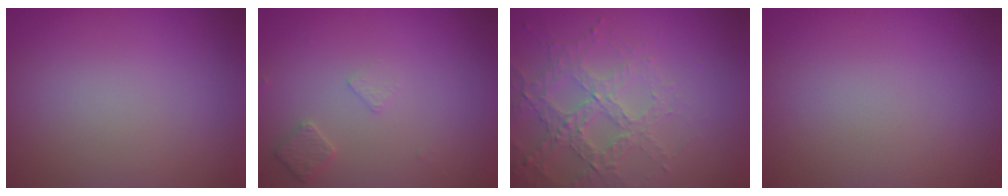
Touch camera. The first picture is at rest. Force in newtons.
{"total": 1.5, "press": 1.4, "slide": 0.3}
{"total": 3.4, "press": 3.4, "slide": 0.6}
{"total": 0.0}